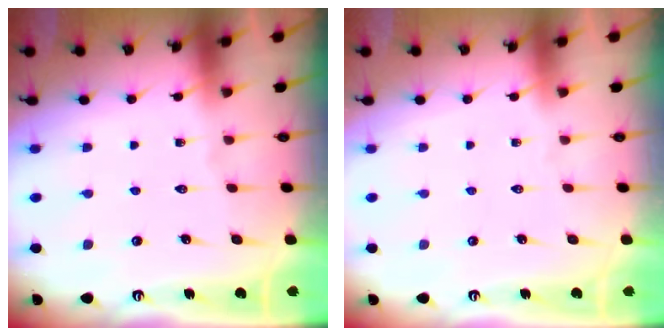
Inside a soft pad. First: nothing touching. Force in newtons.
{"total": 0.0}